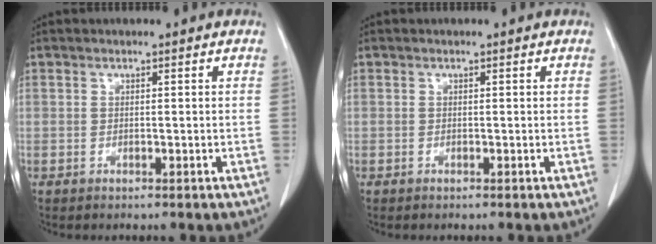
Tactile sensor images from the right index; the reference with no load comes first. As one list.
[{"total": 0.0}]